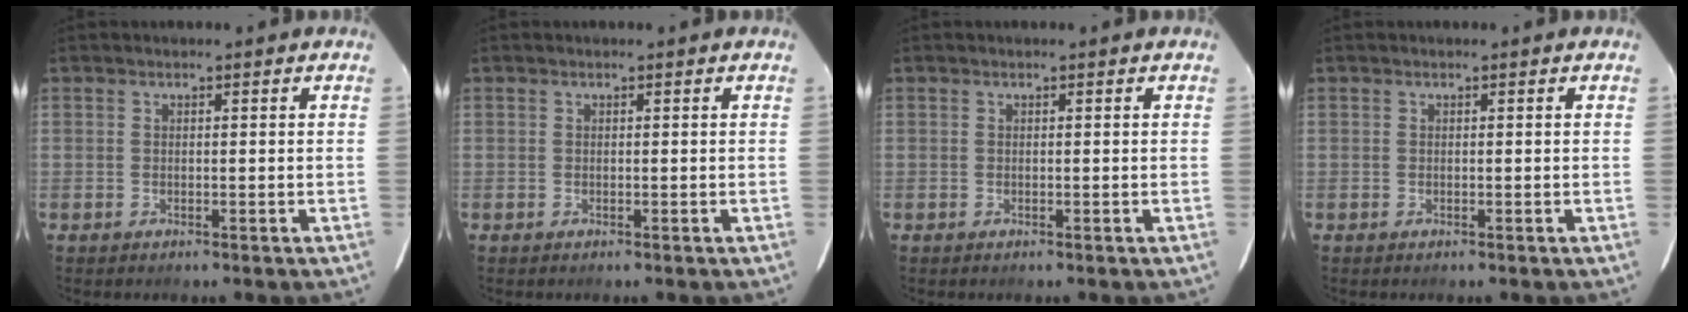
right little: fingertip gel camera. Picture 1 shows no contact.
{"total": 0.0}
{"total": 0.0}
{"total": 0.0}